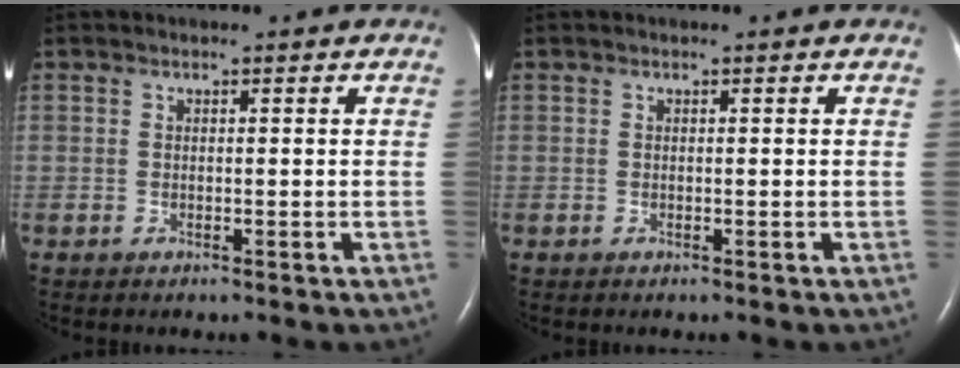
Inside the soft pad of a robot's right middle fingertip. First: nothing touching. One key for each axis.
{"total": 0.0}